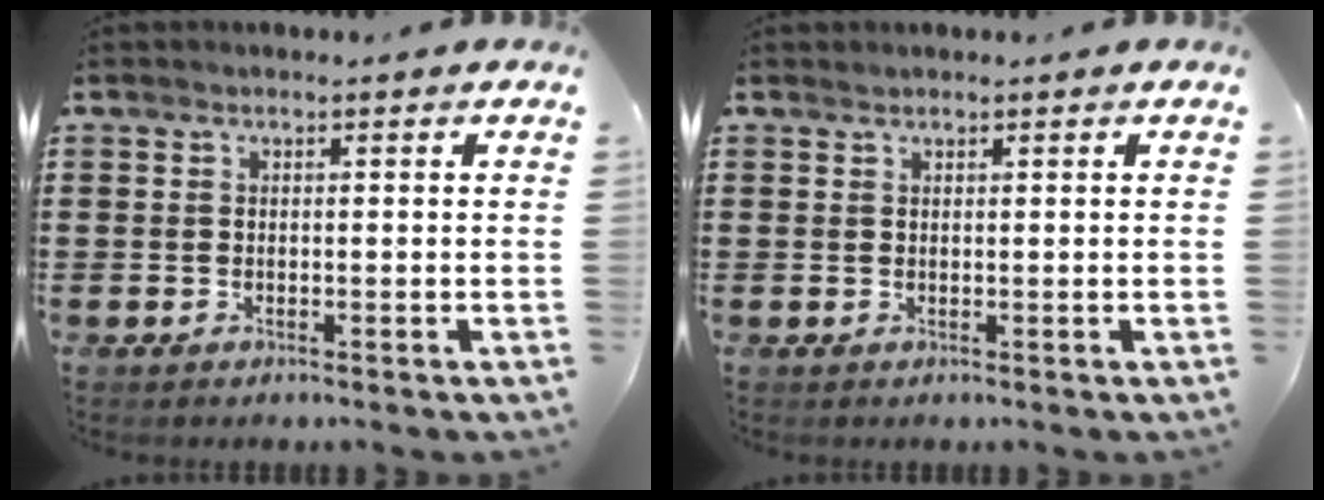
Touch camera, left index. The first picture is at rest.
{"total": 0.5, "force": [0.5, 0.1, 0.1], "torque": [-0.003, 0.000, 0.011]}